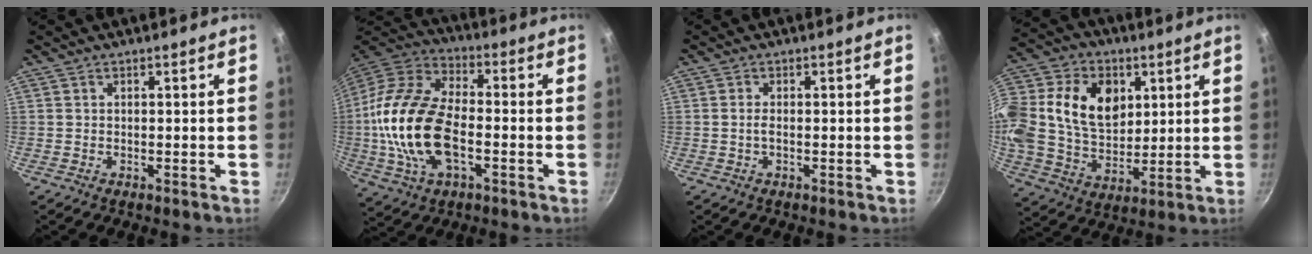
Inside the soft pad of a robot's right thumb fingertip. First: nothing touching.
{"total": 21.7, "force": [-3.1, 11.9, 17.9], "torque": [-0.354, 0.032, -0.069]}
{"total": 1.3, "force": [-0.2, 0.5, 1.2], "torque": [-0.032, 0.002, -0.005]}
{"total": 23.3, "force": [5.9, 16.9, 14.9], "torque": [-0.305, 0.019, 0.104]}